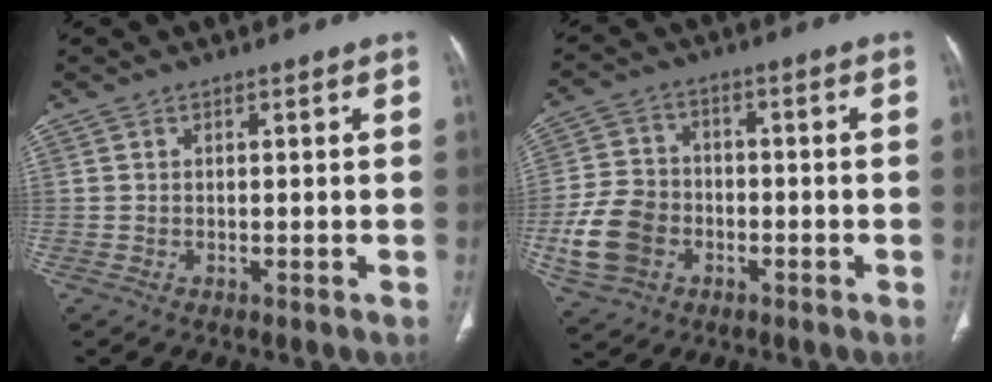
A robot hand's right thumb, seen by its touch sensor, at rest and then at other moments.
{"total": 11.1, "force": [-3.5, 8.9, 5.8], "torque": [-0.103, 0.018, -0.064]}